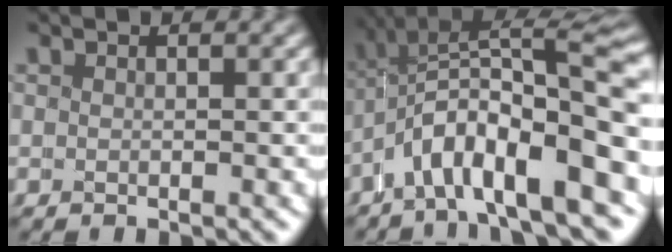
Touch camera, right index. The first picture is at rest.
{"total": 8.5, "force": [-1.1, 3.9, 7.5], "torque": [-0.120, 0.004, -0.021]}